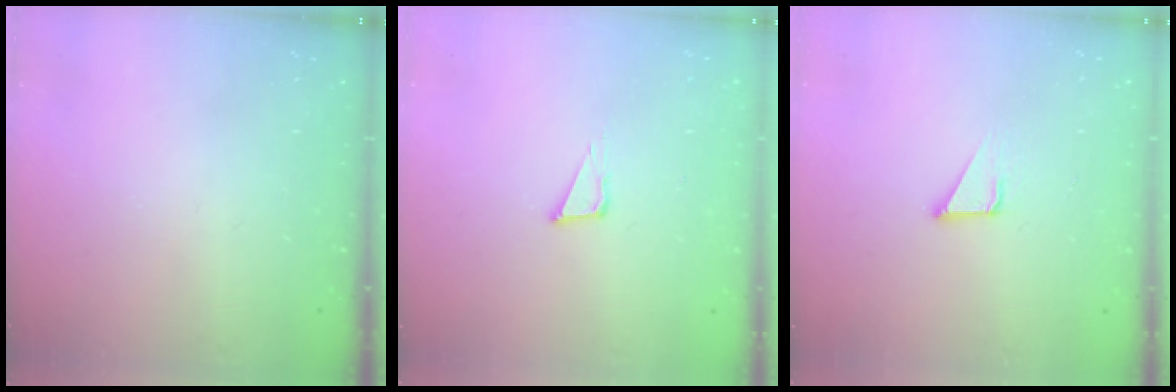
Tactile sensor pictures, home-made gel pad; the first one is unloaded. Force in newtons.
{"total": 4.0, "press": 3.9, "slide": 0.8}
{"total": 2.1, "press": 2.1, "slide": 0.0}